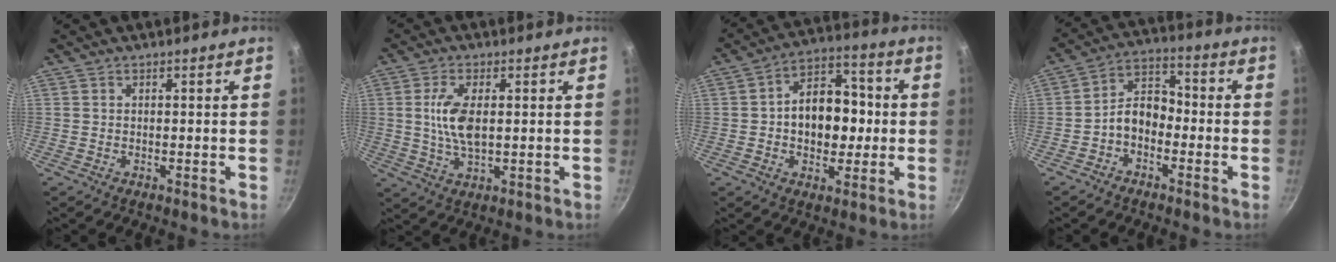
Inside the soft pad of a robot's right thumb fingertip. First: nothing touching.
{"total": 7.7, "force": [0.9, 3.5, 6.8], "torque": [-0.144, -0.006, 0.020]}
{"total": 13.7, "force": [-0.3, 9.2, 10.1], "torque": [-0.111, 0.030, -0.008]}
{"total": 7.8, "force": [-2.3, 5.4, 5.1], "torque": [-0.071, 0.040, -0.056]}